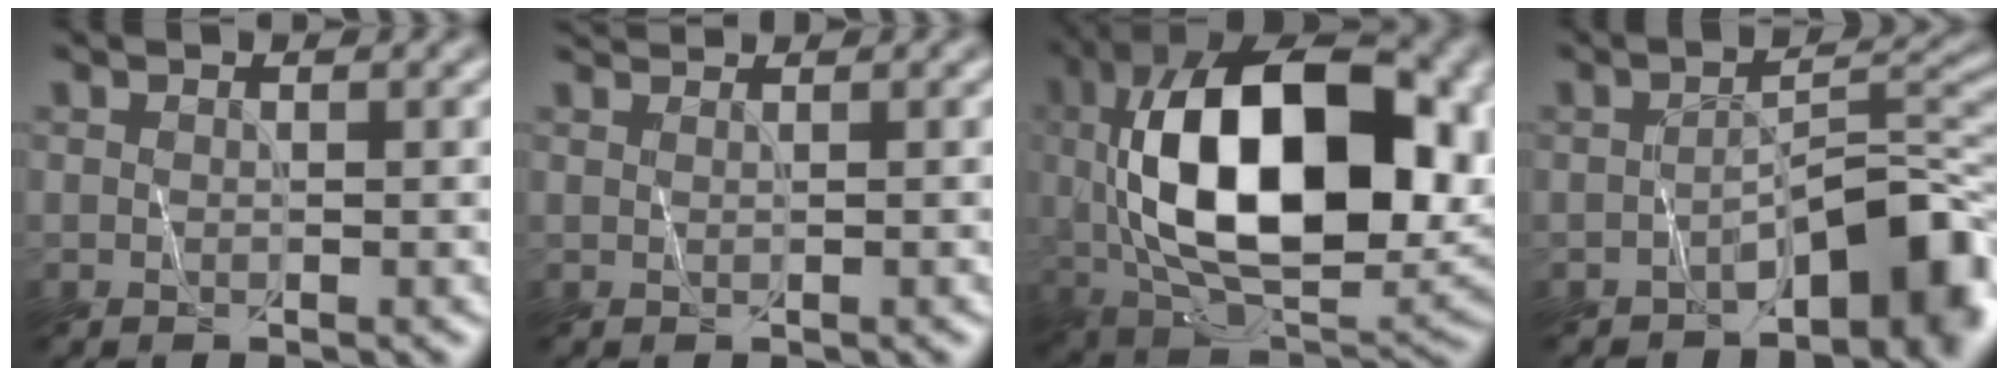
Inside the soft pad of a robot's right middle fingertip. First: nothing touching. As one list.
[{"total": 1.3, "force": [1.2, -0.2, 0.1], "torque": [-0.005, 0.010, 0.024]}, {"total": 17.3, "force": [2.0, 8.5, 15.0], "torque": [-0.246, 0.020, 0.015]}, {"total": 8.8, "force": [-5.2, 3.4, 6.2], "torque": [-0.071, 0.001, -0.089]}]